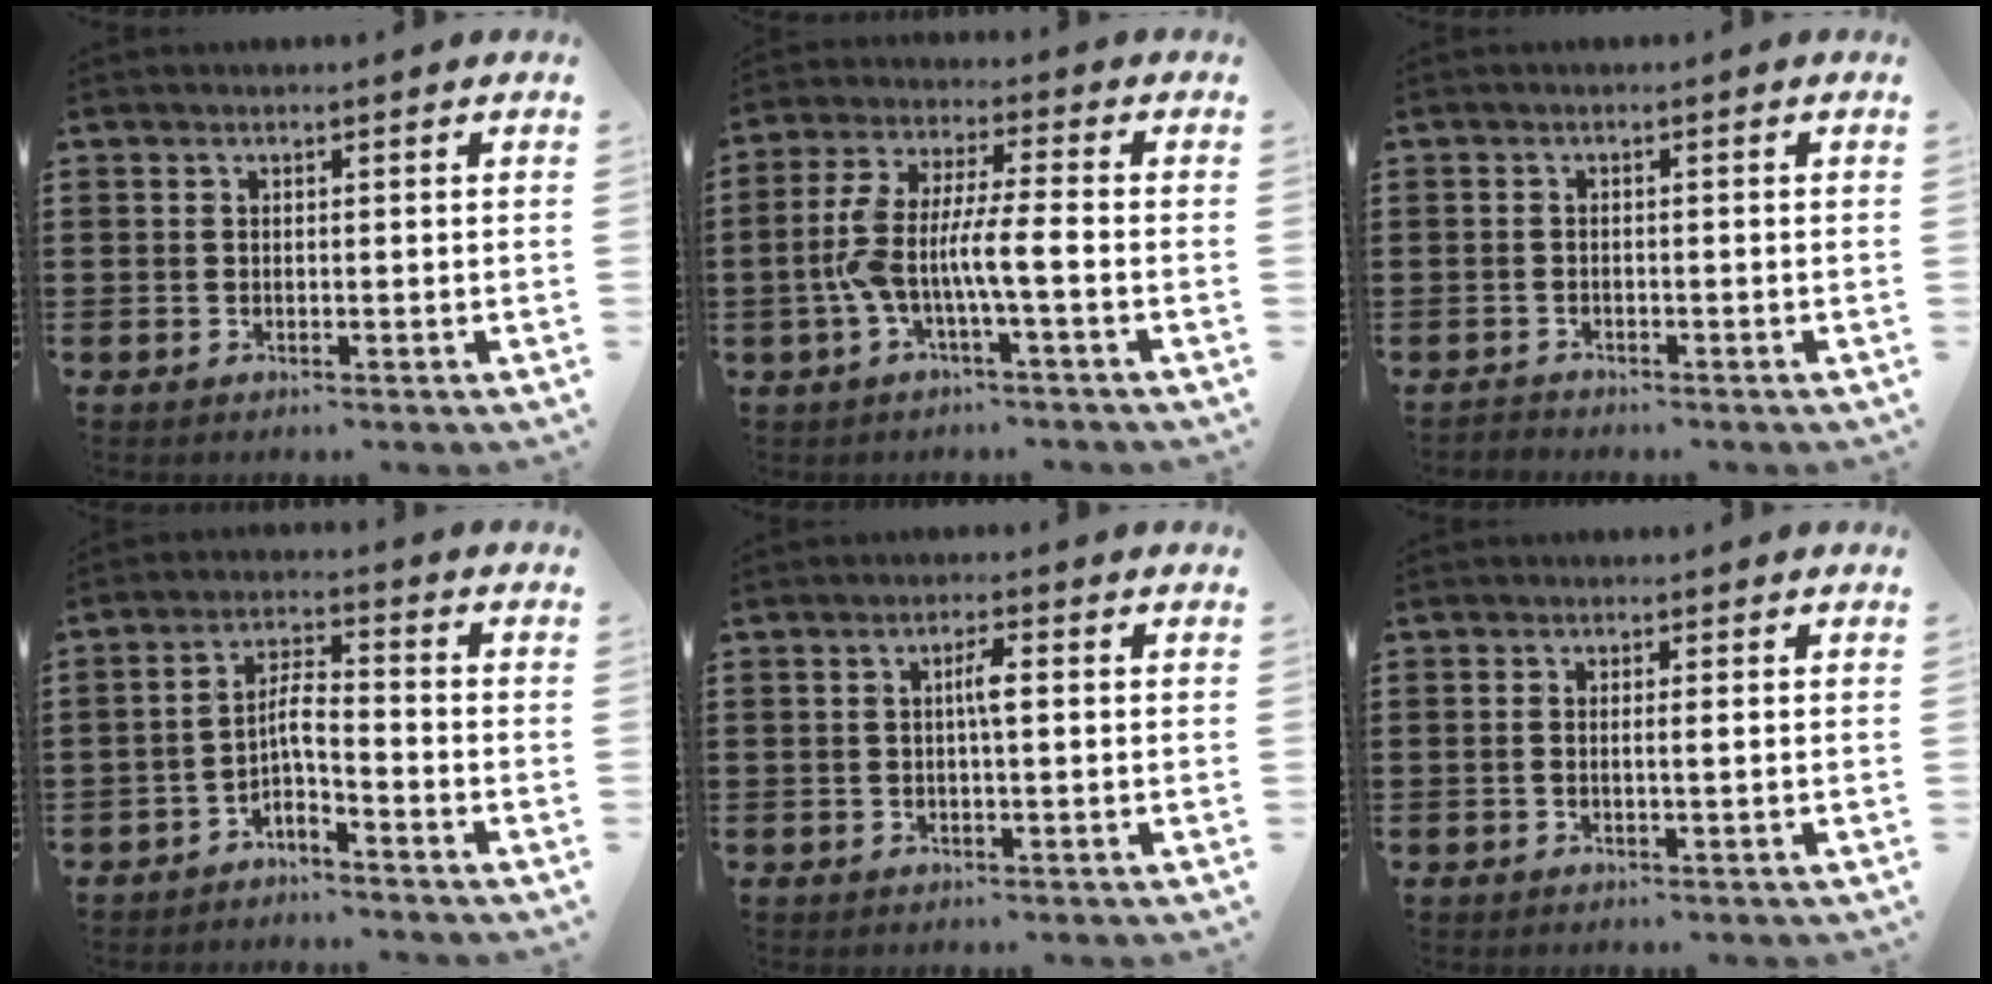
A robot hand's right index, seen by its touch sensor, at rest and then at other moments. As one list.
[{"total": 7.6, "force": [-2.7, 1.6, 7.0], "torque": [-0.164, -0.010, -0.063]}, {"total": 1.0, "force": [-1.0, 0.2, -0.2], "torque": [0.000, 0.004, -0.022]}, {"total": 4.1, "force": [-2.7, 0.8, 3.0], "torque": [-0.067, 0.002, -0.059]}, {"total": 2.4, "force": [0.1, 0.4, 2.4], "torque": [-0.045, 0.001, -0.001]}, {"total": 1.1, "force": [-0.2, 0.1, 1.1], "torque": [-0.022, -0.001, -0.003]}]